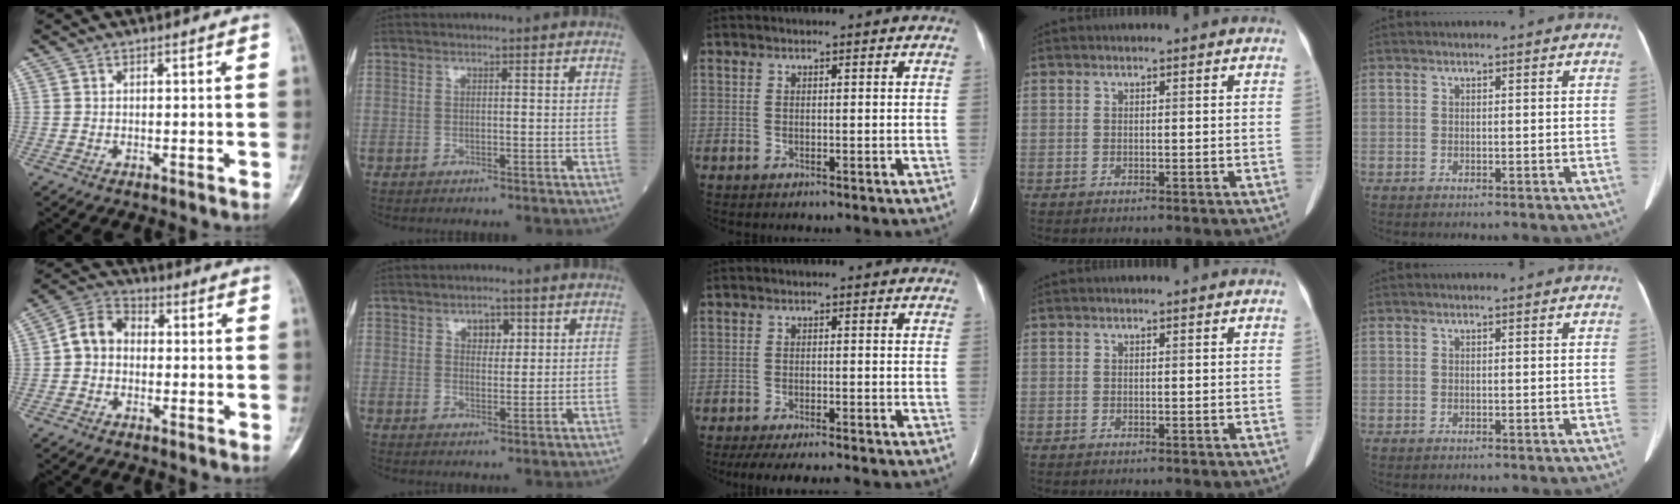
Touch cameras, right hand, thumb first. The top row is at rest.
{"thumb": {"total": 7.1, "force": [-0.3, 5.7, 4.2], "torque": [-0.061, 0.026, -0.022]}, "index": {"total": 3.1, "force": [1.5, 1.8, 2.1], "torque": [-0.027, 0.002, 0.023]}, "middle": {"total": 8.5, "force": [-7.4, 0.7, 4.1], "torque": [-0.057, -0.017, -0.110]}}